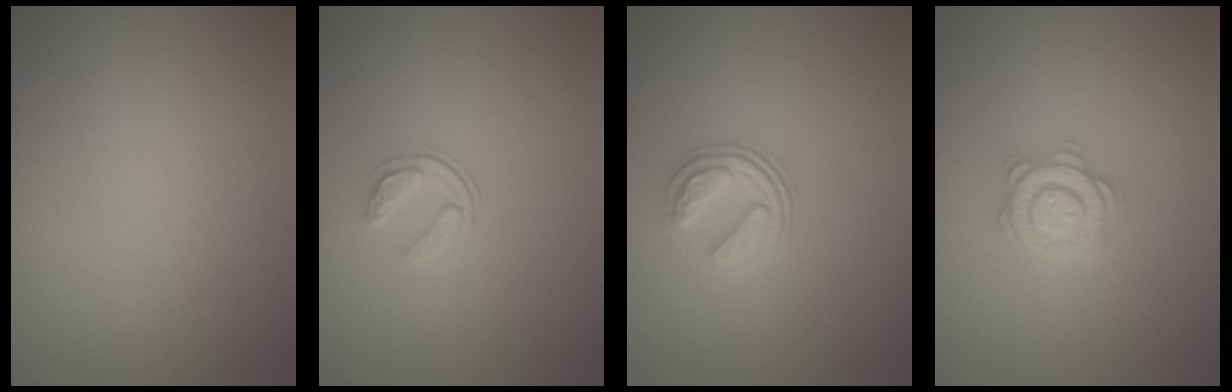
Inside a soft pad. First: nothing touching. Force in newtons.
{"total": 1.7, "press": 1.1, "slide": 1.3}
{"total": 3.1, "press": 2.6, "slide": 1.7}
{"total": 2.8, "press": 2.8, "slide": 0.4}